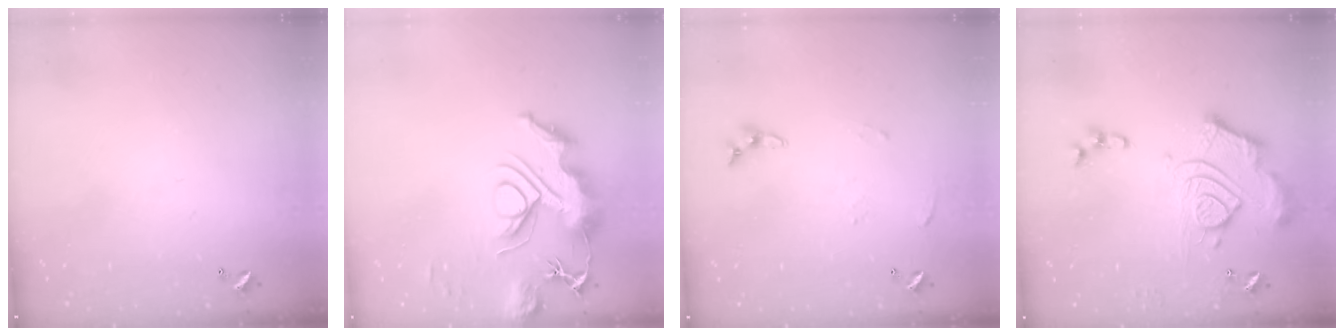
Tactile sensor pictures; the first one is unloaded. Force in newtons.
{"total": 13.8, "press": 13.7, "slide": 0.8}
{"total": 4.3, "press": 4.3, "slide": 0.5}
{"total": 16.2, "press": 16.1, "slide": 1.9}